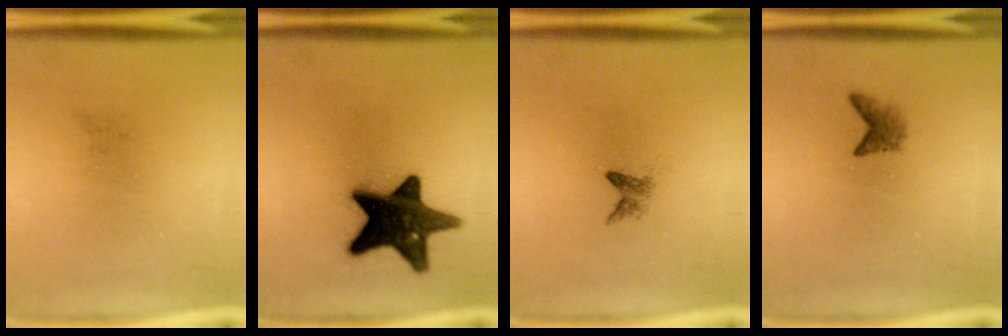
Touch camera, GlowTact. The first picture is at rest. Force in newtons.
{"total": 16.2}
{"total": 1.4}
{"total": 1.8}